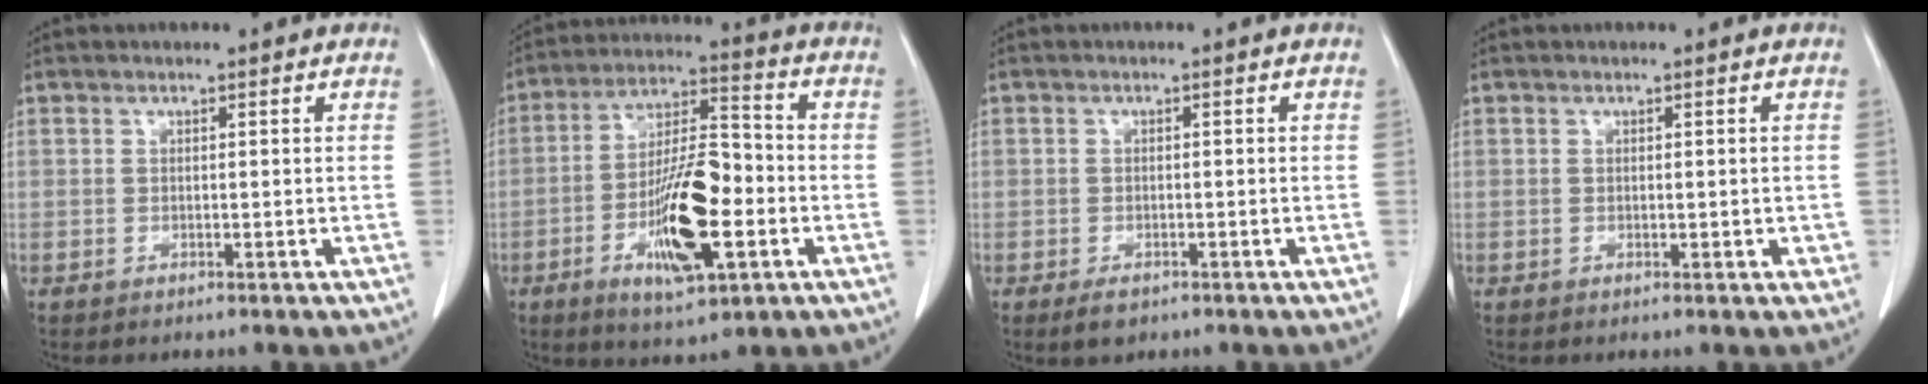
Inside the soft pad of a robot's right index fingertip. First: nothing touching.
{"total": 14.7, "force": [-4.5, 4.0, 13.5], "torque": [-0.246, 0.000, -0.074]}
{"total": 2.4, "force": [-1.4, 1.4, 1.2], "torque": [-0.021, -0.001, -0.016]}
{"total": 1.1, "force": [-0.2, 0.6, 0.9], "torque": [-0.014, -0.001, 0.000]}